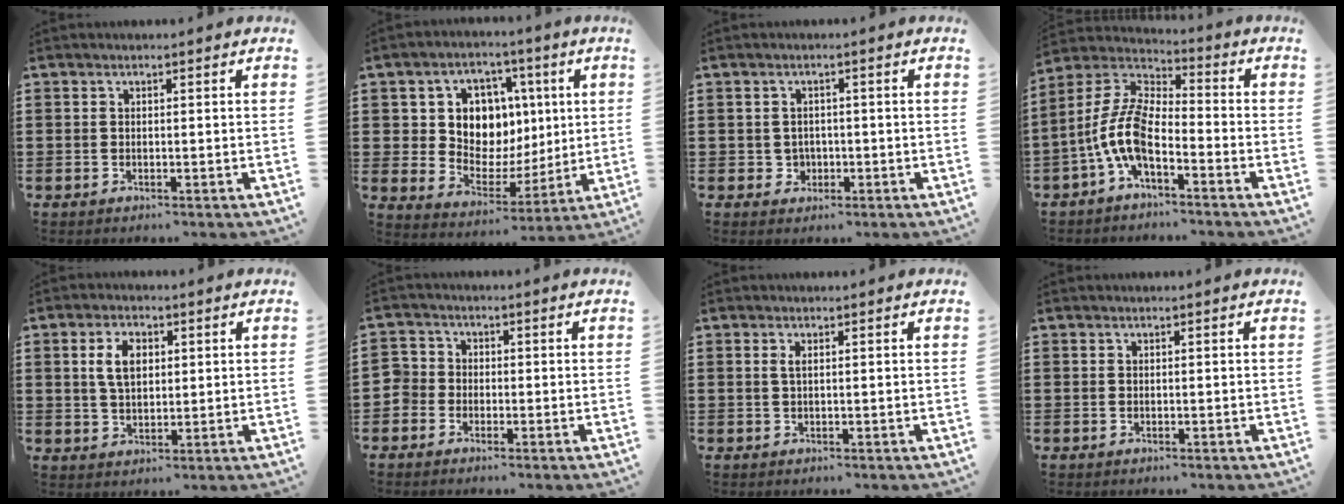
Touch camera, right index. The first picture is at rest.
{"total": 9.5, "force": [3.1, 8.0, 4.2], "torque": [-0.101, -0.003, 0.059]}
{"total": 2.0, "force": [-0.3, 1.9, 0.4], "torque": [-0.015, 0.007, -0.011]}
{"total": 9.3, "force": [-3.8, 4.0, 7.5], "torque": [-0.198, -0.020, -0.086]}
{"total": 5.2, "force": [1.3, 3.1, 3.9], "torque": [-0.079, 0.011, 0.020]}
{"total": 2.8, "force": [-1.5, 2.3, 0.2], "torque": [-0.024, 0.003, -0.038]}
{"total": 1.2, "force": [0.3, 0.3, 1.1], "torque": [-0.022, 0.004, 0.005]}
{"total": 0.0}